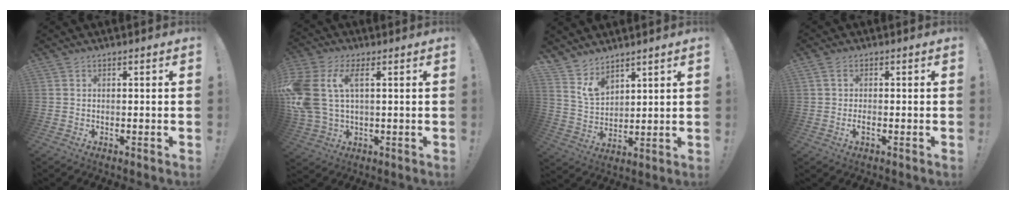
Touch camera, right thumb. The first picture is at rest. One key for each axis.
{"total": 13.0, "fx": 3.4, "fy": 7.4, "fz": 10.1, "tx": -0.233, "ty": -0.007, "tz": 0.065}
{"total": 7.8, "fx": 6.2, "fy": 4.2, "fz": 2.3, "tx": -0.041, "ty": -0.048, "tz": 0.119}
{"total": 2.7, "fx": -0.3, "fy": 1.2, "fz": 2.4, "tx": -0.042, "ty": -0.001, "tz": -0.008}